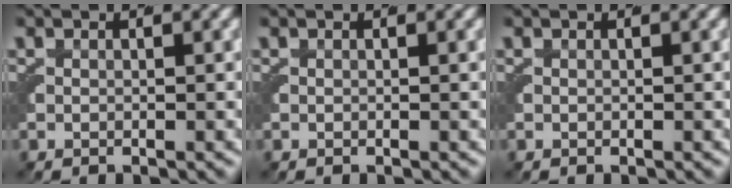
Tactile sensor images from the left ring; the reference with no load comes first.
{"total": 0.0}
{"total": 0.0}